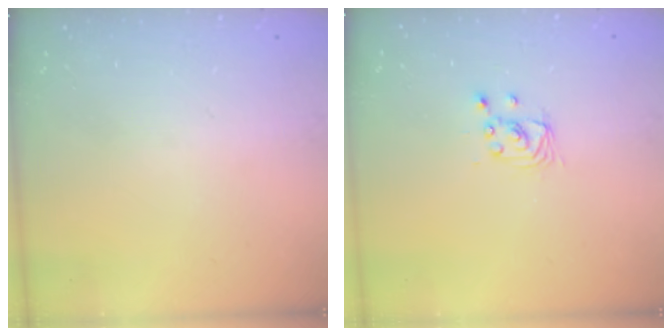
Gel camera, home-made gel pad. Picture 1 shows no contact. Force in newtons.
{"total": 2.9, "press": 2.9, "slide": 0.2}